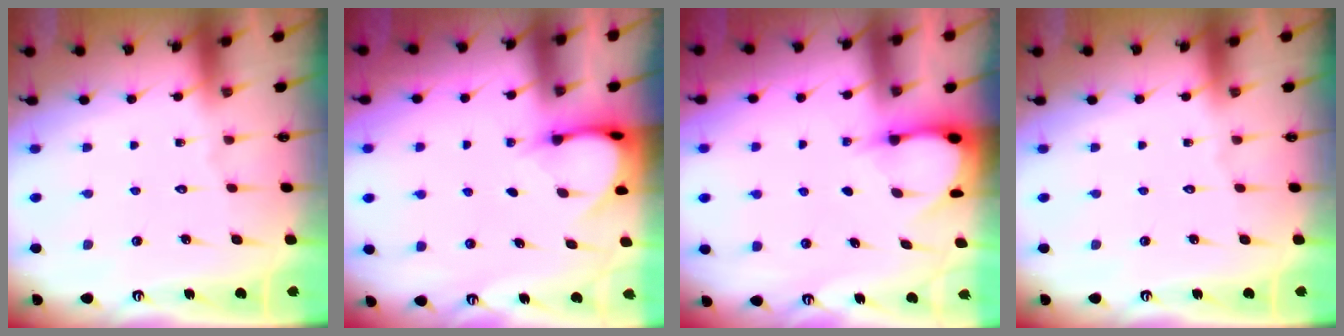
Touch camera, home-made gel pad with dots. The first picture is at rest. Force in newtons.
{"total": 3.9, "press": 3.9, "slide": 0.3}
{"total": 3.3, "press": 3.3, "slide": 0.3}
{"total": 0.0}